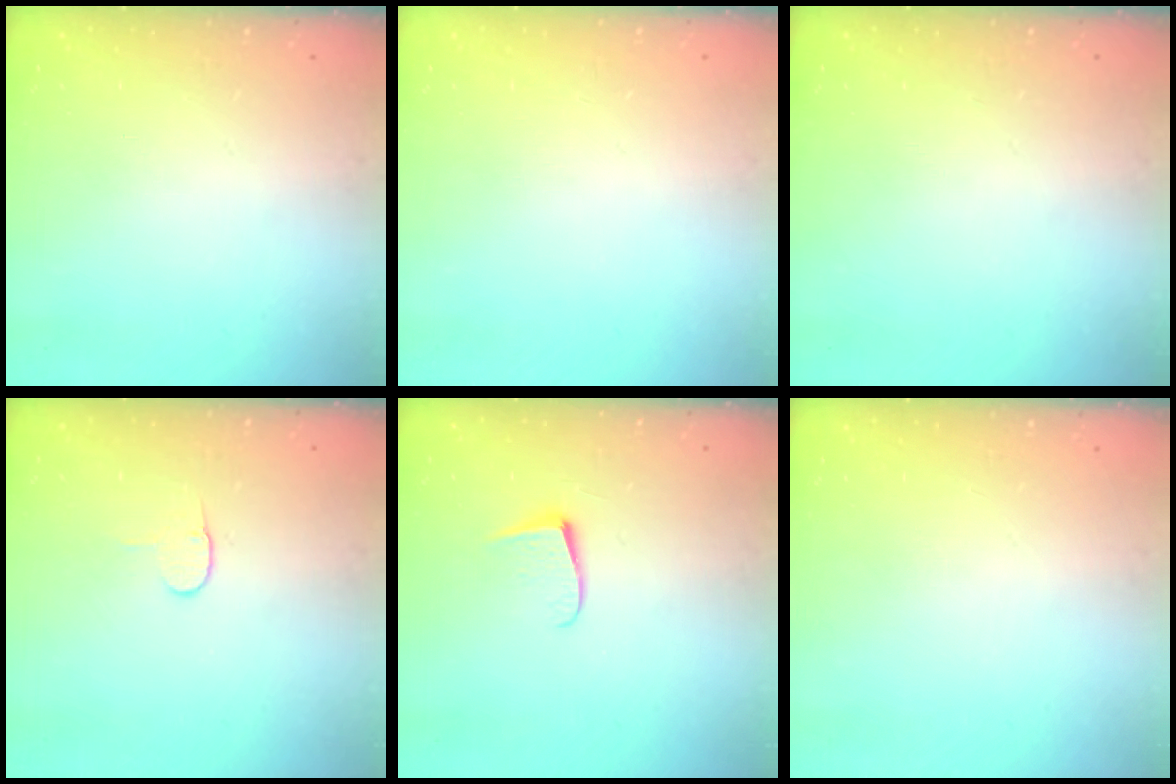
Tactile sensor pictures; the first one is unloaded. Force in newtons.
{"total": 0.0}
{"total": 0.0}
{"total": 4.9, "press": 4.9, "slide": 0.4}
{"total": 5.9, "press": 5.8, "slide": 0.5}
{"total": 0.0}